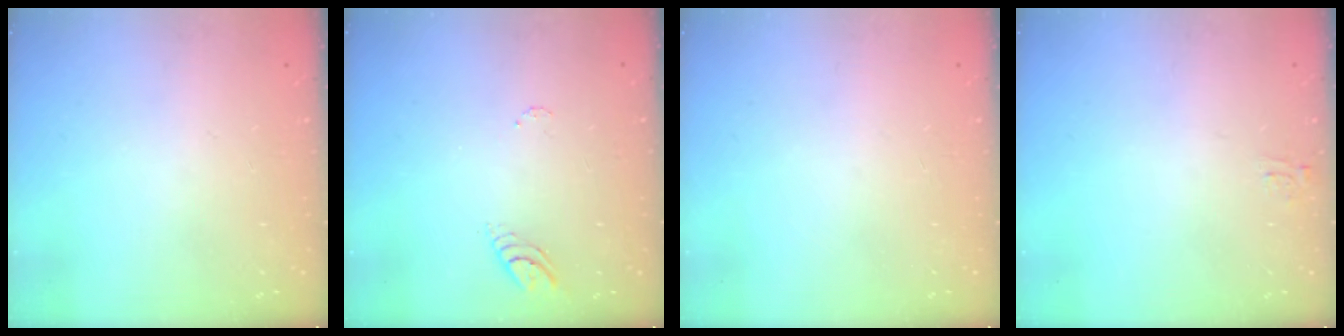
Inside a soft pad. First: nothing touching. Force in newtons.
{"total": 3.6, "press": 3.5, "slide": 0.4}
{"total": 0.0}
{"total": 3.3, "press": 3.3, "slide": 0.4}